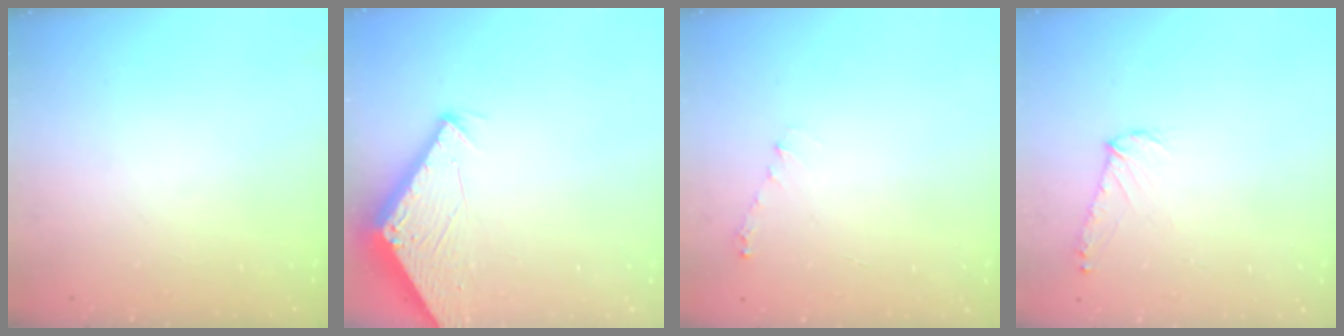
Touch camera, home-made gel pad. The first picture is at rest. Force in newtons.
{"total": 2.8, "press": 2.8, "slide": 0.2}
{"total": 4.2, "press": 4.2, "slide": 0.4}
{"total": 7.3, "press": 7.2, "slide": 0.7}